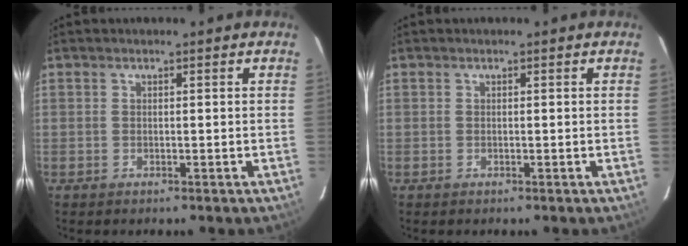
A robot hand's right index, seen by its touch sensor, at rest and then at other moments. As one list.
[{"total": 0.0}]